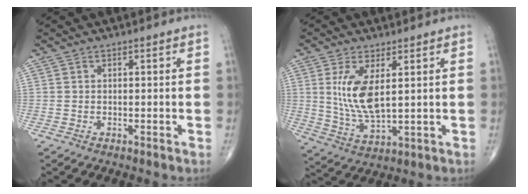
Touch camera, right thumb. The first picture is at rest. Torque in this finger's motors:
{"motor_torque": [0.67, 2.64, 0.65, -0.59, 0.50]}